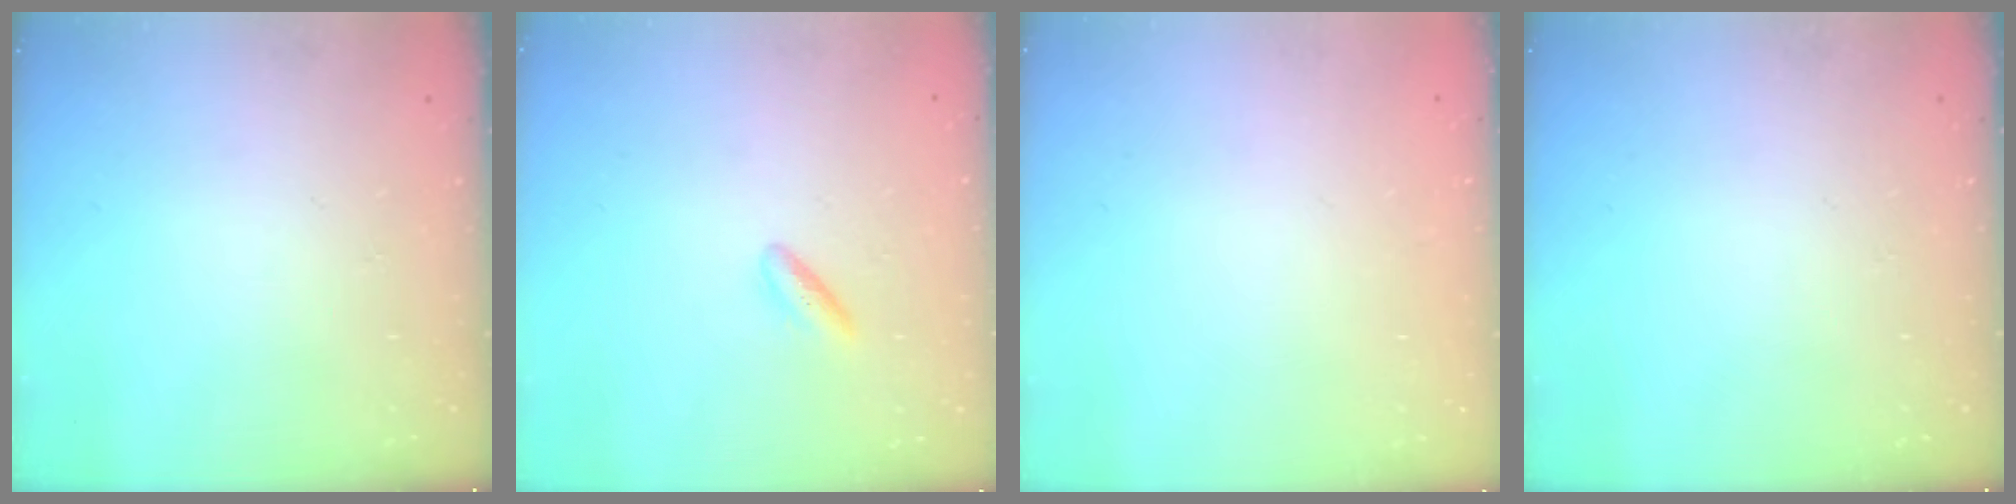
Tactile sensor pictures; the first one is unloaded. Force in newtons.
{"total": 3.5, "press": 3.2, "slide": 1.4}
{"total": 2.2, "press": 2.2, "slide": 0.1}
{"total": 0.0}